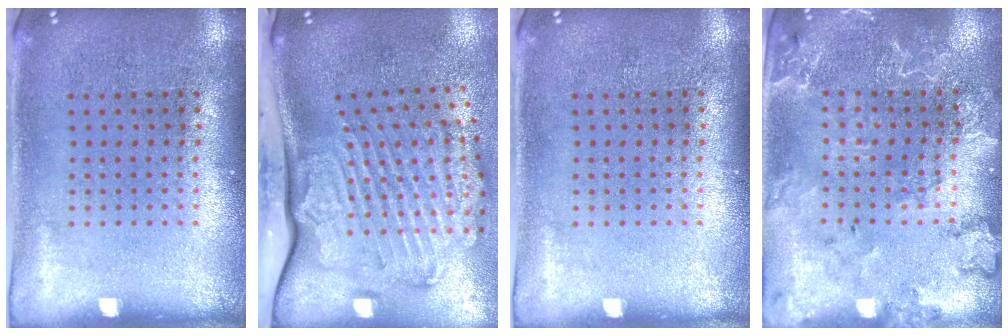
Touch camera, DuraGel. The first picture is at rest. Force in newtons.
{"total": 3.6, "press": 2.4, "slide": 2.6}
{"total": 0.0}
{"total": 2.2, "press": 2.1, "slide": 0.5}